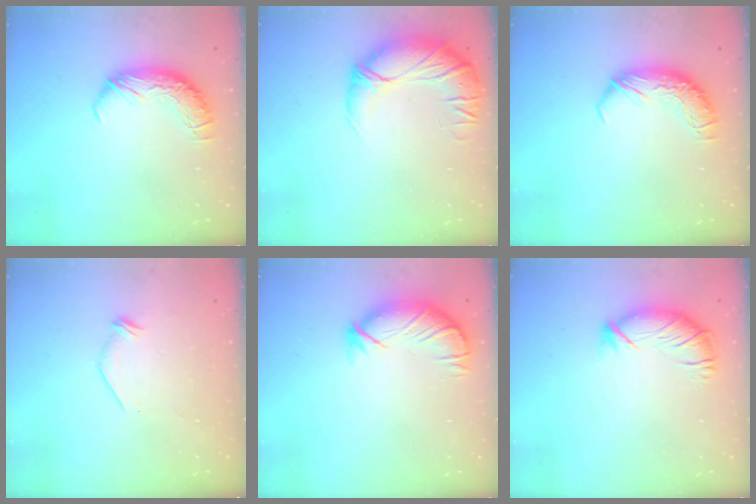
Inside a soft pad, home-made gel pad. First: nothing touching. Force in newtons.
{"total": 2.5, "press": 0.4, "slide": 2.5}
{"total": 0.0}
{"total": 7.1, "press": 7.0, "slide": 0.8}
{"total": 3.8, "press": 3.2, "slide": 2.0}
{"total": 2.9, "press": 2.0, "slide": 2.0}